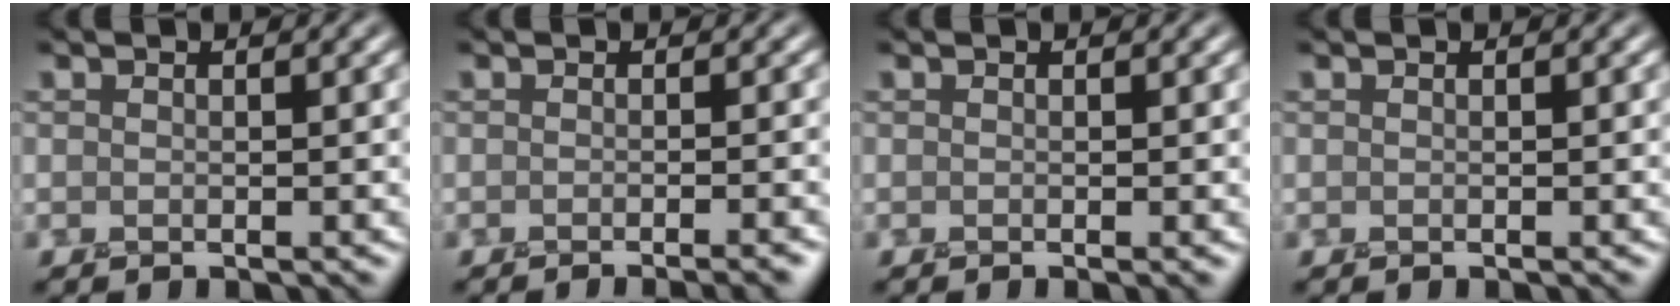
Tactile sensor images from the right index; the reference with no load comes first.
{"total": 3.0, "force": [-1.6, 1.0, 2.4], "torque": [-0.004, 0.006, -0.022]}
{"total": 0.5, "force": [-0.1, 0.1, 0.5], "torque": [-0.006, -0.005, -0.003]}
{"total": 0.0}